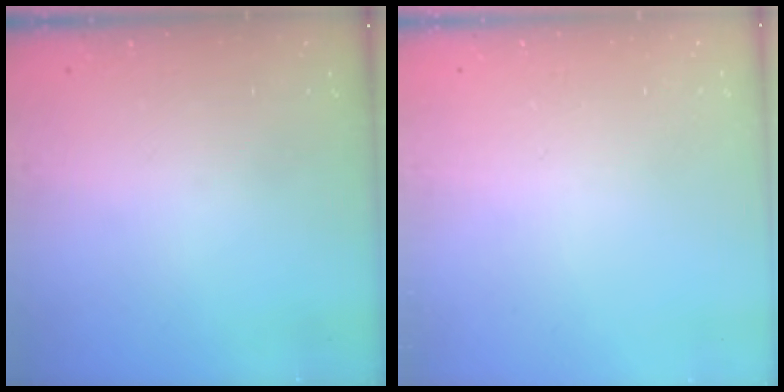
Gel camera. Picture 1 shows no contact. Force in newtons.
{"total": 2.6, "press": 2.6, "slide": 0.2}